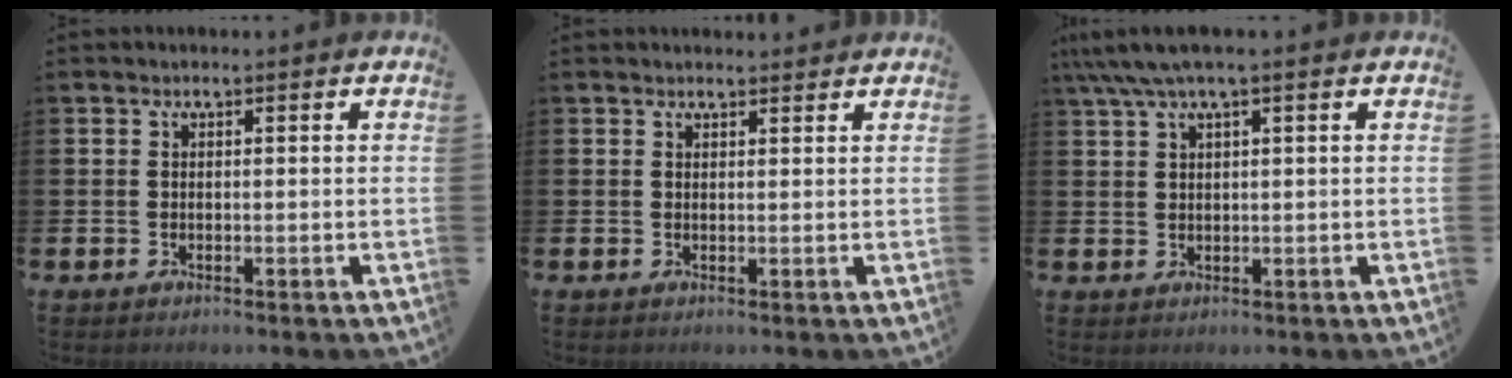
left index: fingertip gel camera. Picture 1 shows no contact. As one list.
[{"total": 1.5, "force": [1.4, 0.1, 0.0], "torque": [0.010, -0.008, 0.024]}, {"total": 3.1, "force": [1.9, 0.4, 2.4], "torque": [-0.053, 0.004, 0.035]}]